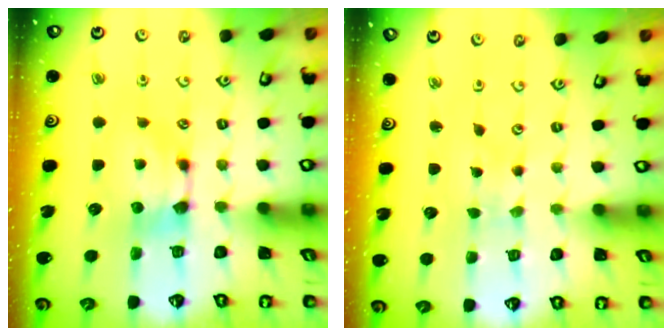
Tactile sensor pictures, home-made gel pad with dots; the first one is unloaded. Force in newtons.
{"total": 4.4, "press": 4.4, "slide": 0.2}